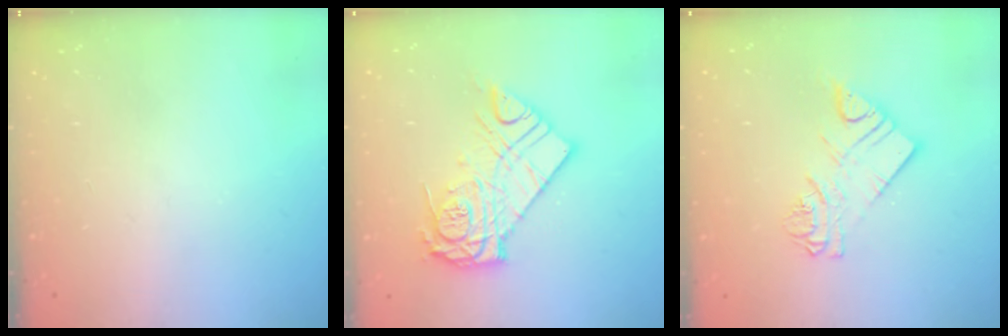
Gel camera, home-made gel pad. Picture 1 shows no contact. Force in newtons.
{"total": 12.9, "press": 12.9, "slide": 1.0}
{"total": 8.9, "press": 8.9, "slide": 0.7}